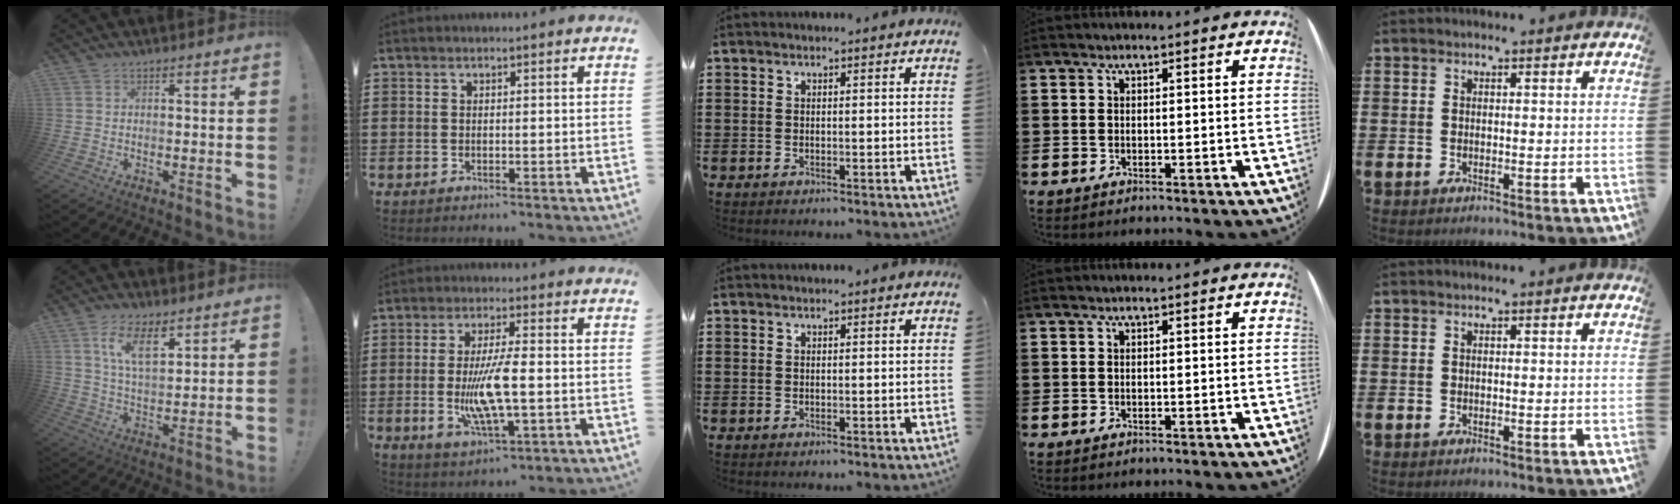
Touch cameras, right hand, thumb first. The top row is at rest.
{"thumb": {"total": 10.0, "force": [5.6, 4.1, 7.1], "torque": [-0.118, -0.018, 0.101]}, "index": {"total": 8.3, "force": [-1.3, 2.1, 8.0], "torque": [-0.169, -0.015, -0.028]}}